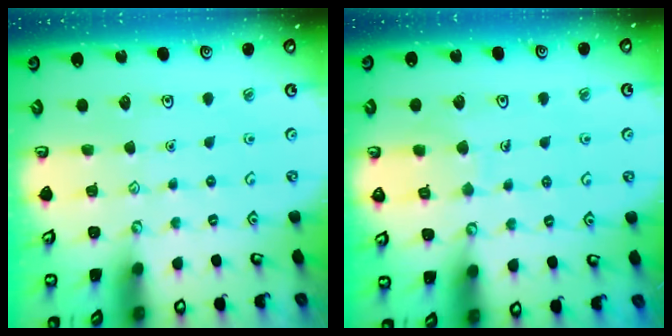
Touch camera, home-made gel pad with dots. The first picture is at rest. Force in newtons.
{"total": 6.2, "press": 6.1, "slide": 0.6}